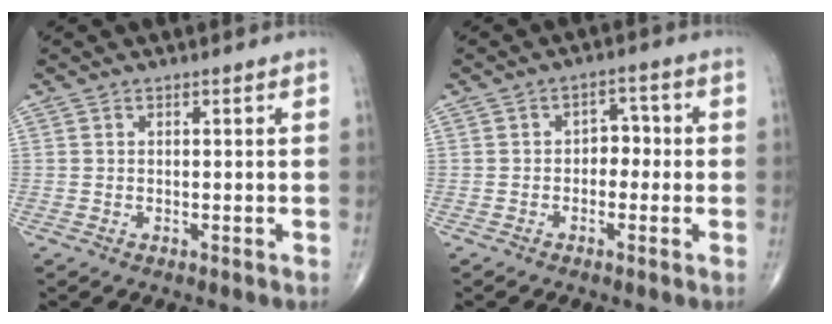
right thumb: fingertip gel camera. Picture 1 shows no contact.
{"total": 3.7, "force": [-0.6, 2.7, 2.4], "torque": [-0.011, 0.018, -0.019]}